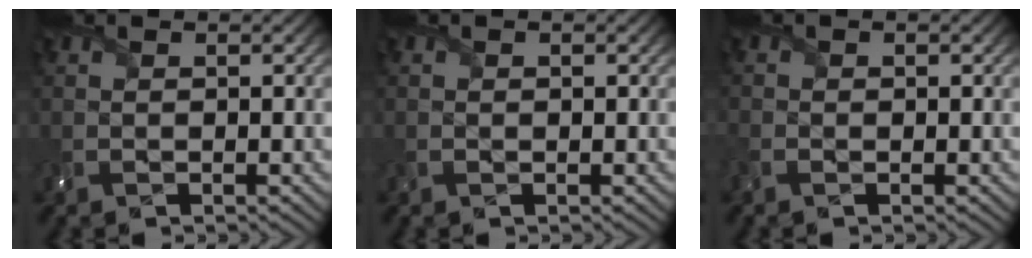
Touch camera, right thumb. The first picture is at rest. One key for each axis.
{"total": 0.0}
{"total": 0.7, "fx": -0.6, "fy": 0.4, "fz": 0.1, "tx": -0.009, "ty": -0.002, "tz": -0.015}